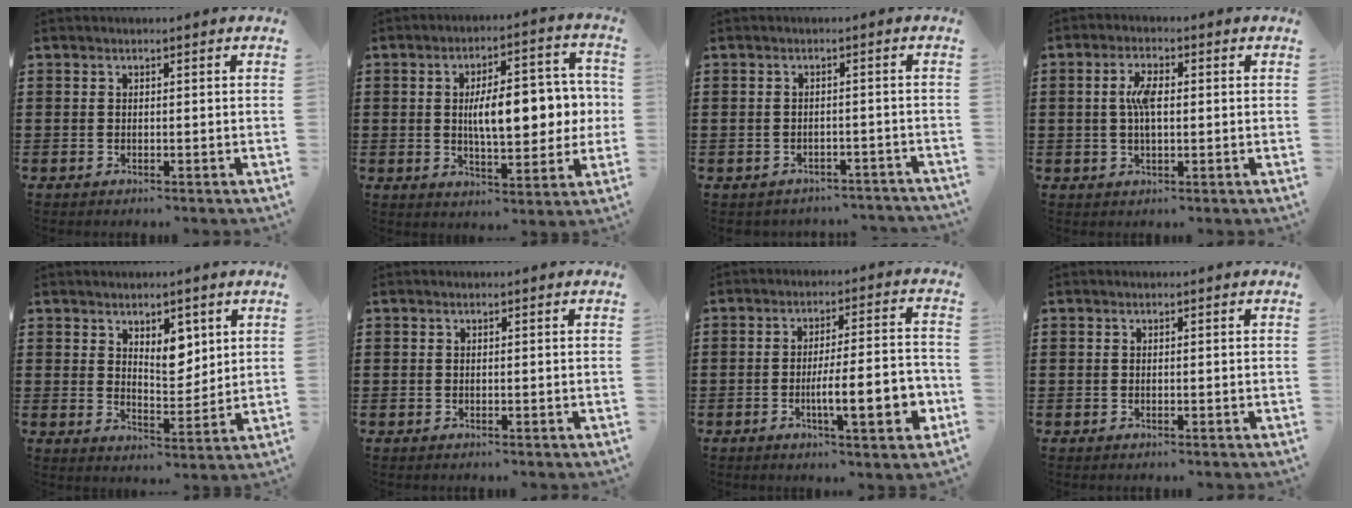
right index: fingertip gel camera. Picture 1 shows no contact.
{"total": 11.0, "force": [0.4, 4.8, 9.9], "torque": [-0.142, -0.001, -0.001]}
{"total": 1.9, "force": [-1.8, 0.4, 0.1], "torque": [-0.009, 0.000, -0.040]}
{"total": 4.6, "force": [0.4, 1.8, 4.2], "torque": [-0.092, 0.005, 0.002]}
{"total": 5.5, "force": [3.1, 3.1, 3.4], "torque": [-0.053, -0.007, 0.051]}
{"total": 0.0}
{"total": 11.0, "force": [-3.2, 2.3, 10.2], "torque": [-0.156, -0.010, -0.056]}
{"total": 0.0}